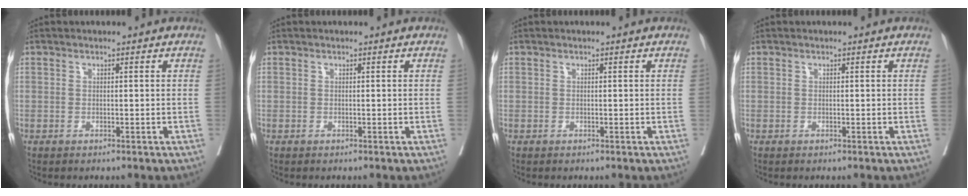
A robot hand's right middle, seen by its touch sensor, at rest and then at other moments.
{"total": 0.0}
{"total": 0.0}
{"total": 0.0}